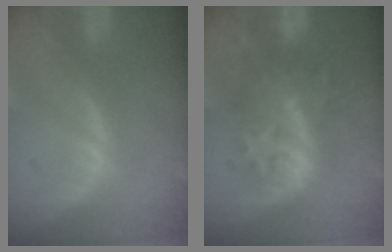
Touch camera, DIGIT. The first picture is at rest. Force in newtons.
{"total": 8.2, "press": 8.1, "slide": 0.8}